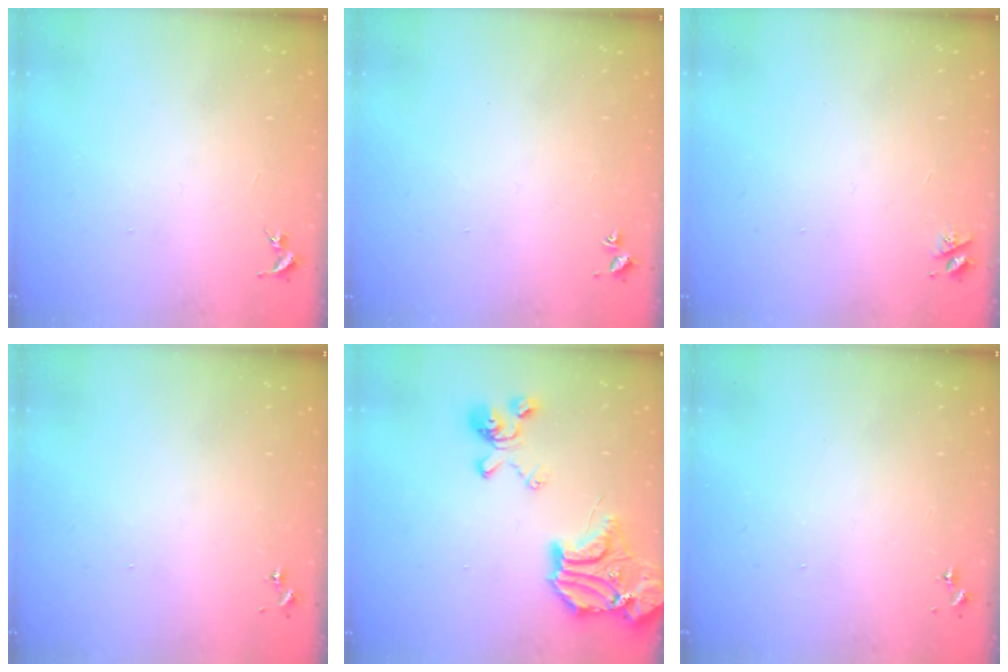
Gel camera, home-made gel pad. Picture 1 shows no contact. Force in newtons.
{"total": 1.5, "press": 1.5, "slide": 0.2}
{"total": 3.8, "press": 3.8, "slide": 0.5}
{"total": 0.0}
{"total": 23.4, "press": 23.3, "slide": 2.7}
{"total": 0.0}